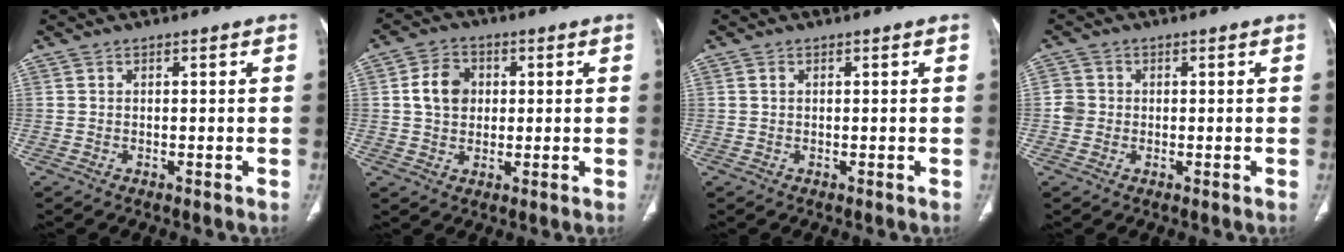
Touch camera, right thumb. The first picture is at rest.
{"total": 7.0, "force": [1.1, 5.6, 4.1], "torque": [-0.056, 0.005, 0.016]}
{"total": 0.7, "force": [0.2, 0.5, 0.4], "torque": [-0.010, 0.002, 0.005]}
{"total": 2.7, "force": [-0.3, 2.5, 0.8], "torque": [-0.004, 0.007, -0.009]}